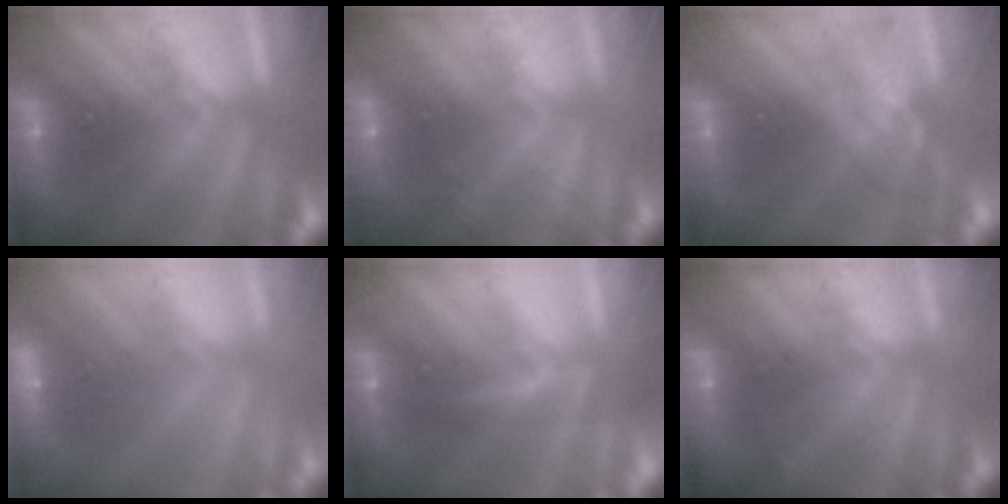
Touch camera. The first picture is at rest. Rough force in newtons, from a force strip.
{"total": 2.1}
{"total": 2.7}
{"total": 9.3}
{"total": 4.8}
{"total": 2.0}